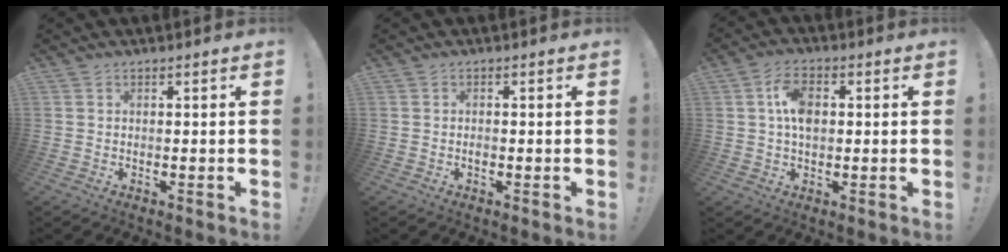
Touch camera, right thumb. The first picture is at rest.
{"total": 0.8, "force": [-0.6, 0.4, 0.4], "torque": [0.000, -0.003, -0.011]}
{"total": 8.1, "force": [1.0, 4.9, 6.4], "torque": [-0.105, 0.006, 0.018]}